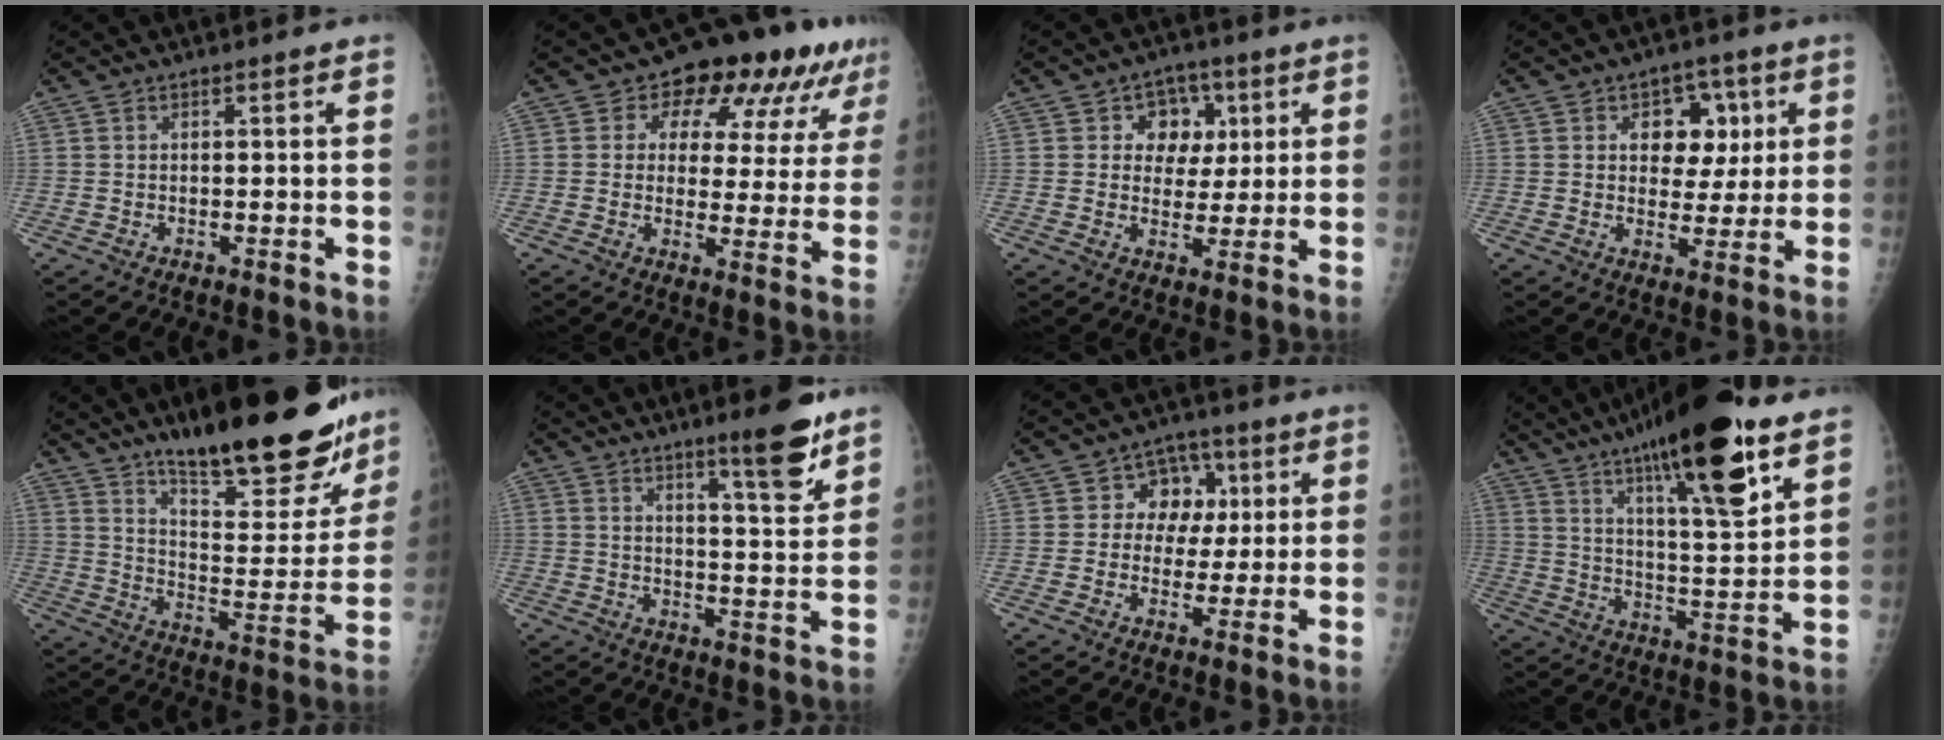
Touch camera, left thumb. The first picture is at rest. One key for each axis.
{"total": 15.1, "fx": 8.8, "fy": 8.6, "fz": 8.8, "tx": -0.066, "ty": -0.017, "tz": 0.108}
{"total": 7.7, "fx": 2.5, "fy": 6.5, "fz": 3.2, "tx": 0.004, "ty": 0.000, "tz": 0.035}
{"total": 8.9, "fx": 2.7, "fy": 6.7, "fz": 5.2, "tx": -0.017, "ty": -0.003, "tz": 0.037}
{"total": 26.1, "fx": 18.9, "fy": 7.3, "fz": 16.5, "tx": -0.199, "ty": -0.098, "tz": 0.281}
{"total": 9.5, "fx": 6.7, "fy": 1.3, "fz": 6.7, "tx": -0.083, "ty": -0.050, "tz": 0.100}
{"total": 7.9, "fx": 1.7, "fy": 6.9, "fz": 3.6, "tx": 0.000, "ty": 0.007, "tz": 0.021}
{"total": 23.2, "fx": 13.9, "fy": 5.2, "fz": 17.9, "tx": -0.274, "ty": -0.049, "tz": 0.223}